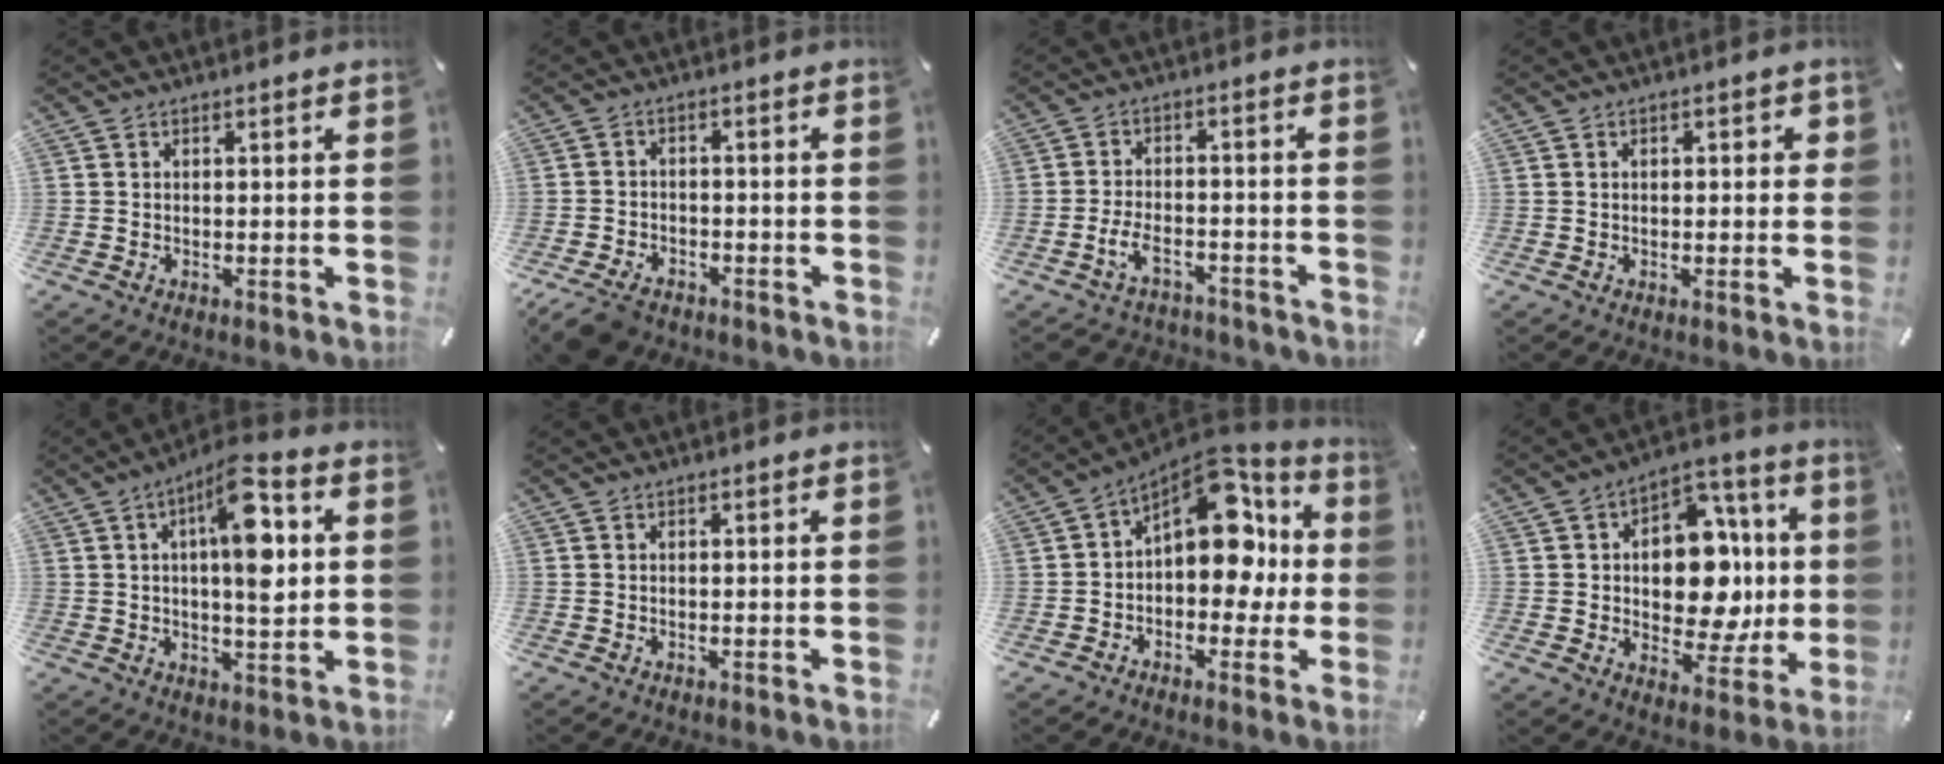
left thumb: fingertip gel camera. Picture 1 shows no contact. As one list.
[{"total": 5.9, "force": [-4.1, 3.4, 2.6], "torque": [-0.062, 0.014, -0.078]}, {"total": 6.8, "force": [-3.7, 3.8, 4.2], "torque": [-0.093, 0.012, -0.069]}, {"total": 1.6, "force": [0.0, 1.0, 1.2], "torque": [-0.017, 0.004, -0.004]}, {"total": 13.4, "force": [3.5, 4.8, 12.1], "torque": [-0.190, -0.008, 0.052]}, {"total": 0.0}, {"total": 14.7, "force": [5.0, 9.5, 10.1], "torque": [-0.119, -0.040, 0.086]}, {"total": 15.4, "force": [0.3, 10.9, 10.9], "torque": [-0.149, -0.009, 0.012]}]